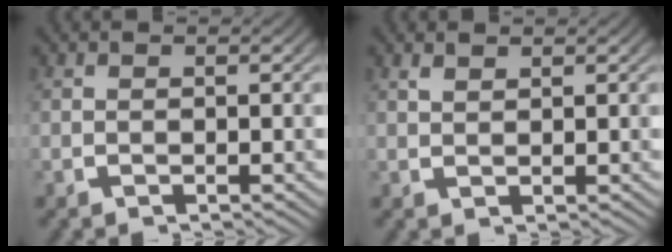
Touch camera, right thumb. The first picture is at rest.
{"total": 1.0, "force": [1.0, 0.1, 0.1], "torque": [0.003, 0.002, 0.025]}